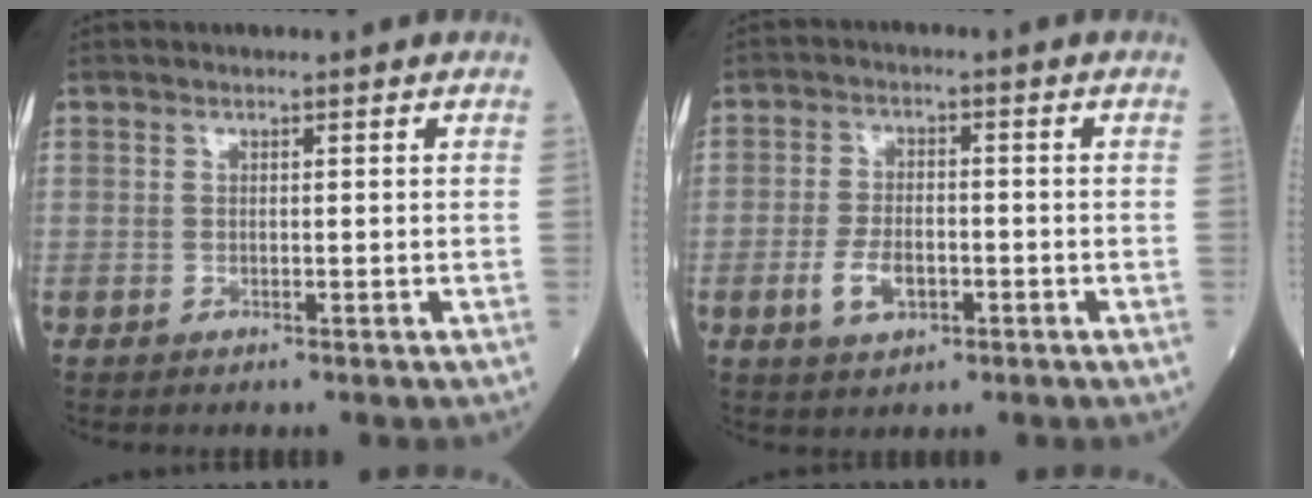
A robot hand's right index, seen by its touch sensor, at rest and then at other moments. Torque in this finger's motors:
{"motor_torque": [0.76, -0.19, 0.41, 0.11]}